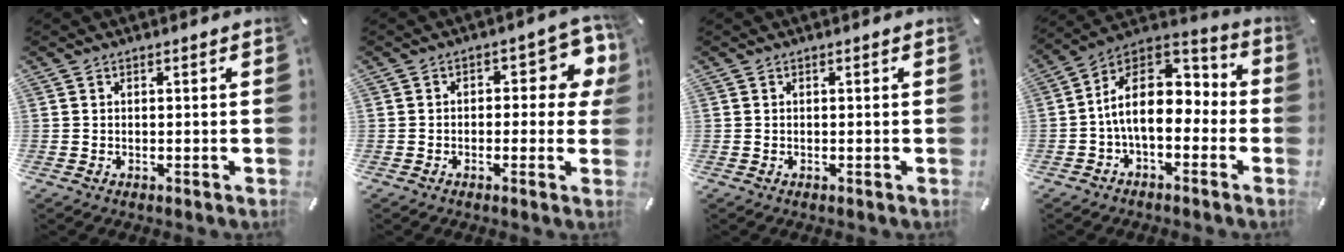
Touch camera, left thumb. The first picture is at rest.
{"total": 8.7, "force": [1.5, 4.6, 7.2], "torque": [-0.094, -0.008, 0.023]}
{"total": 0.0}
{"total": 15.2, "force": [-0.9, 10.1, 11.3], "torque": [-0.203, 0.007, -0.018]}